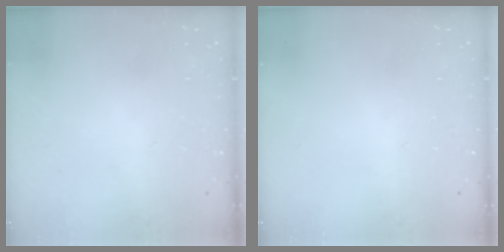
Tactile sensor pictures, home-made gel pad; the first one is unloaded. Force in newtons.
{"total": 0.0}